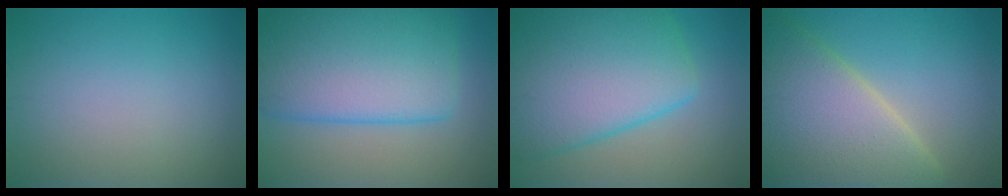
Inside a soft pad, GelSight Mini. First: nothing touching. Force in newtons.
{"total": 11.0, "press": 11.0, "slide": 0.6}
{"total": 12.0, "press": 12.0, "slide": 0.5}
{"total": 10.8, "press": 10.8, "slide": 0.8}